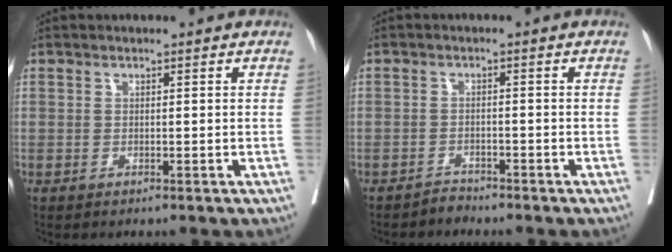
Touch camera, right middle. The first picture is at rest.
{"total": 1.6, "force": [-1.5, 0.2, -0.4], "torque": [0.007, -0.005, -0.026]}